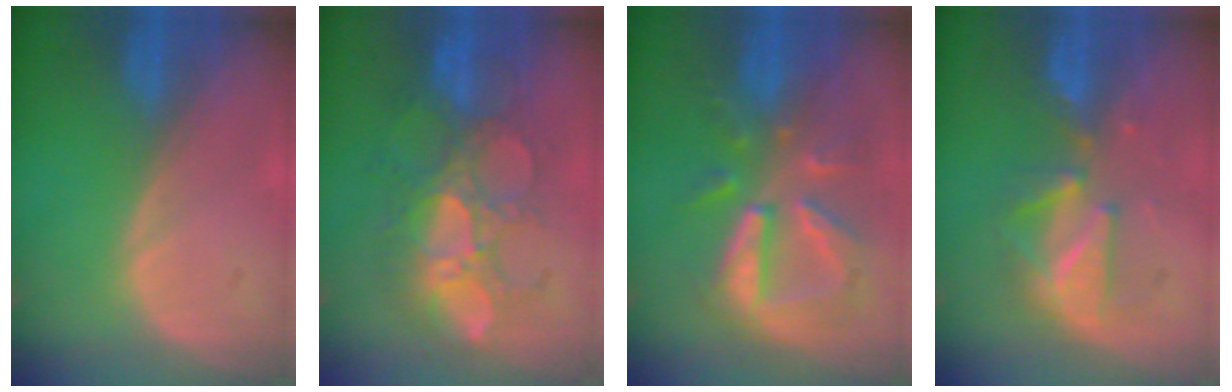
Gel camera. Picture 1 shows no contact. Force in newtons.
{"total": 10.1, "press": 9.2, "slide": 4.3}
{"total": 9.5, "press": 8.8, "slide": 3.6}
{"total": 6.2, "press": 6.2, "slide": 0.6}